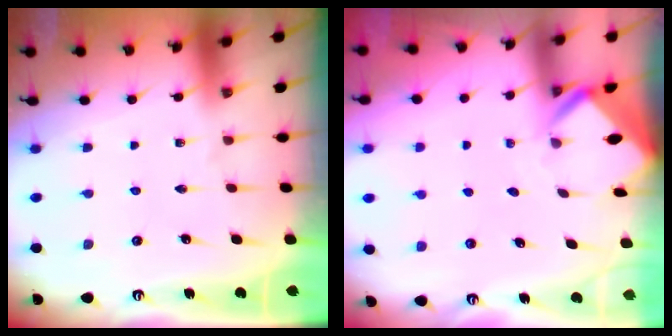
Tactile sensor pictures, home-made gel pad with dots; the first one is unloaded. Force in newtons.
{"total": 2.4, "press": 2.4, "slide": 0.1}